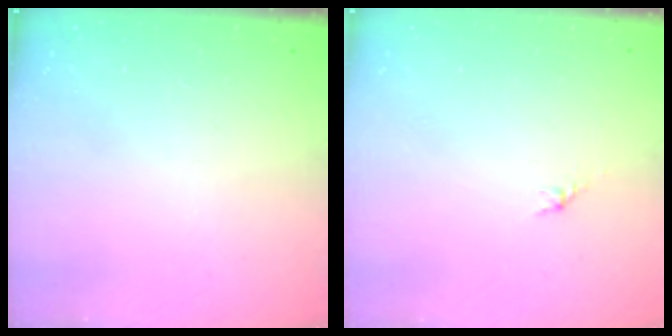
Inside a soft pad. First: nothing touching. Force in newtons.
{"total": 1.7, "press": 1.6, "slide": 0.7}